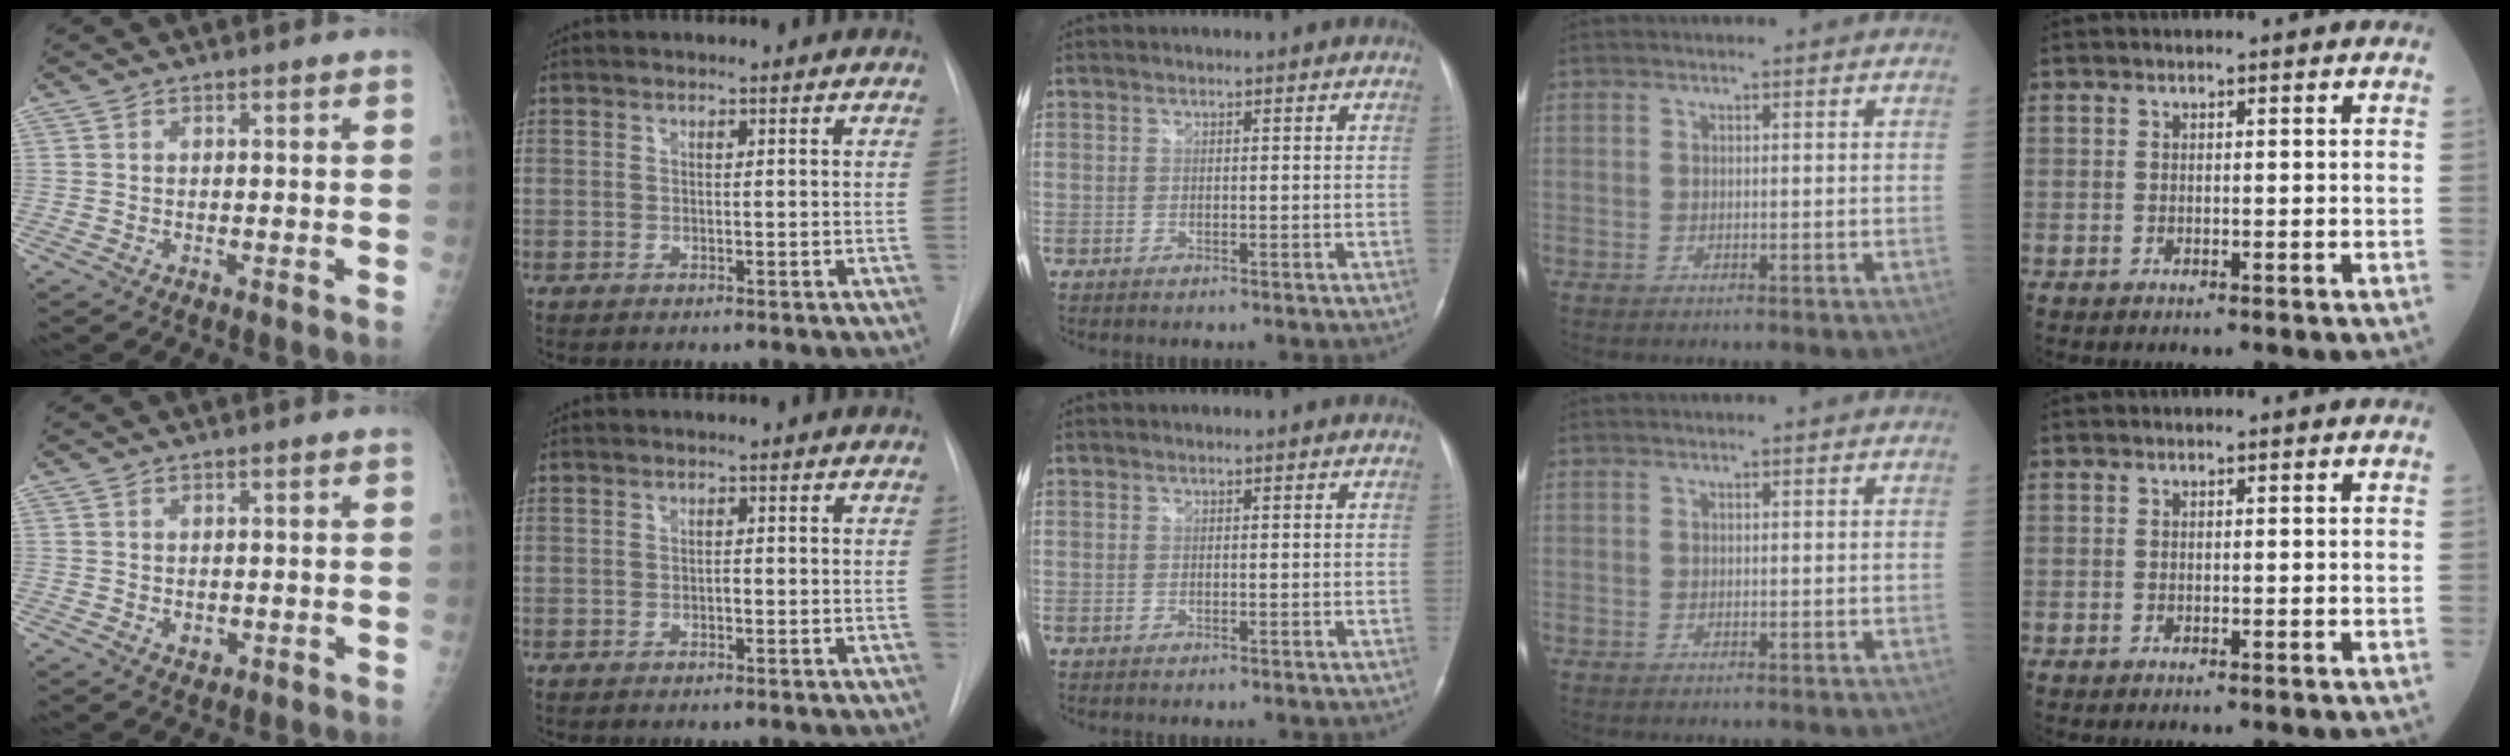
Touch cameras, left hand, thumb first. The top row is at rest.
{"thumb": {"total": 1.6, "force": [0.3, 1.0, 1.2], "torque": [-0.015, -0.005, 0.010]}, "index": {"total": 1.0, "force": [-1.0, 0.2, 0.2], "torque": [-0.003, -0.004, -0.015]}}